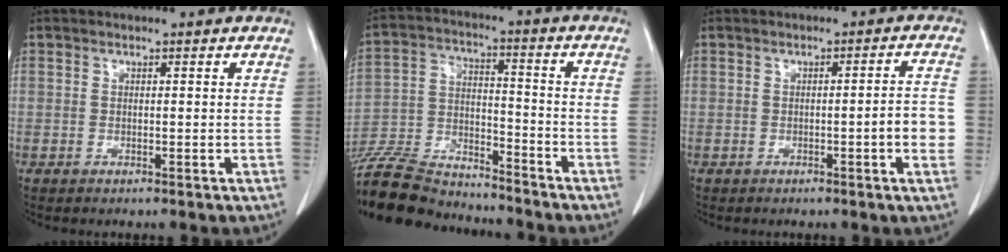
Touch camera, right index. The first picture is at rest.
{"total": 17.2, "force": [-16.0, 3.7, 5.0], "torque": [-0.104, 0.005, -0.275]}
{"total": 4.6, "force": [-1.1, 0.3, 4.5], "torque": [-0.053, 0.005, -0.015]}